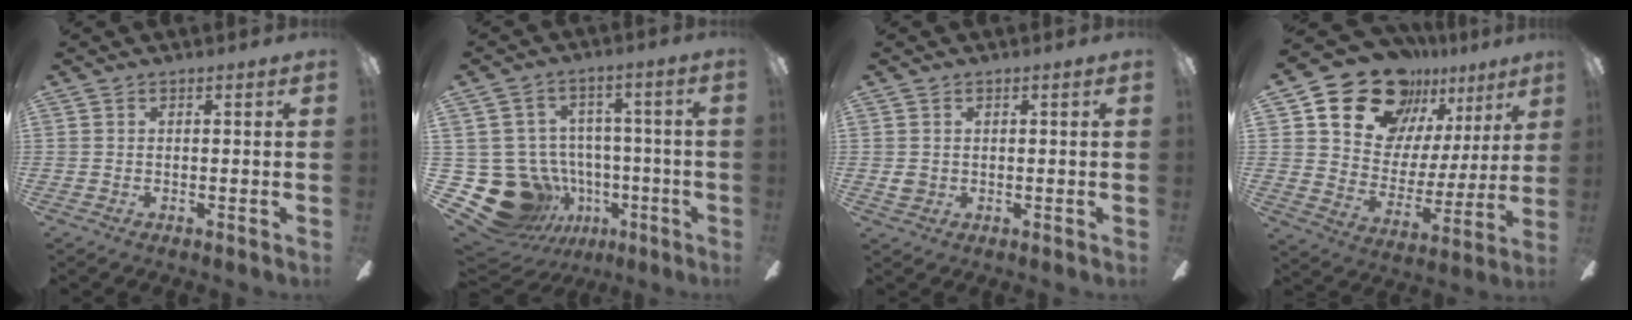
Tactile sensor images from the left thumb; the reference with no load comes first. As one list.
[{"total": 18.3, "force": [-6.9, 15.0, 7.9], "torque": [-0.177, 0.034, -0.080]}, {"total": 1.9, "force": [0.6, 1.7, 0.6], "torque": [-0.005, 0.000, 0.008]}, {"total": 20.0, "force": [14.9, 11.8, 6.3], "torque": [-0.118, -0.106, 0.276]}]